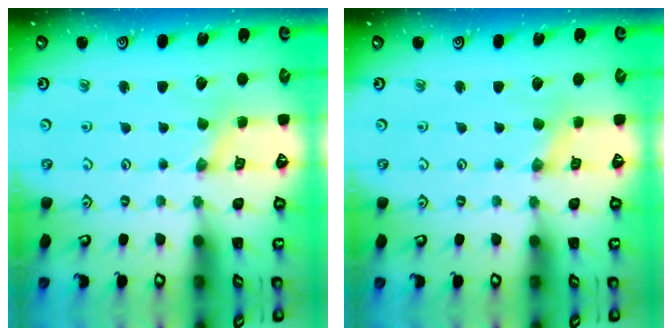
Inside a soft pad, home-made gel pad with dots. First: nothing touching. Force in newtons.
{"total": 0.0}